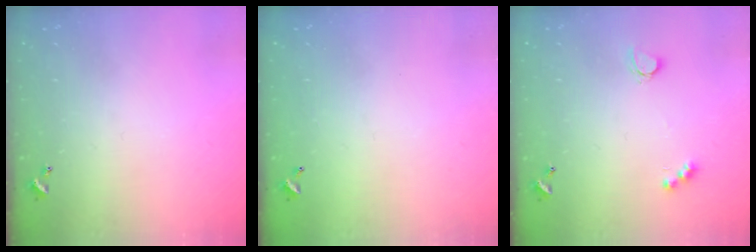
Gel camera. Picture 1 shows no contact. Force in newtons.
{"total": 2.8, "press": 2.8, "slide": 0.1}
{"total": 2.9, "press": 2.9, "slide": 0.5}